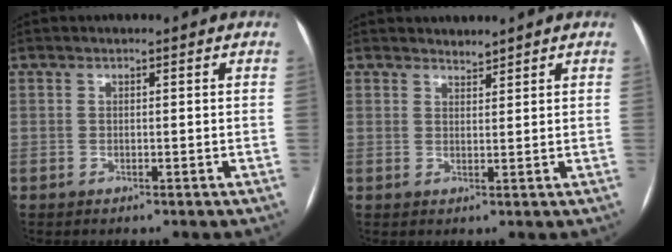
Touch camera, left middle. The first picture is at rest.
{"total": 1.3, "force": [1.3, 0.0, -0.1], "torque": [-0.005, 0.001, 0.026]}